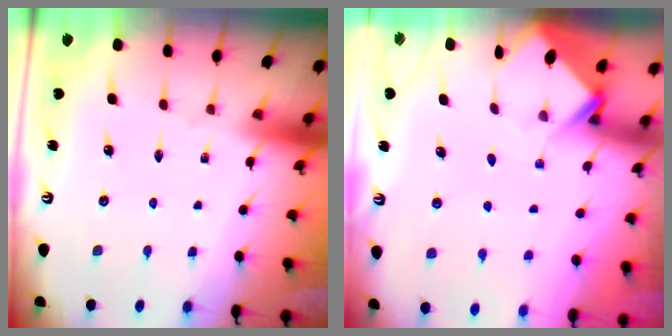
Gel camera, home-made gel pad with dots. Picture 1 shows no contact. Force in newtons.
{"total": 3.9, "press": 3.9, "slide": 0.1}